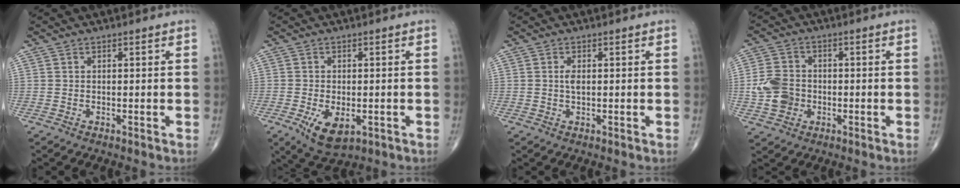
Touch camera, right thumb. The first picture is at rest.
{"total": 7.1, "force": [-2.5, 3.8, 5.4], "torque": [-0.086, -0.006, -0.030]}
{"total": 1.5, "force": [0.2, 0.7, 1.4], "torque": [-0.023, -0.001, 0.002]}
{"total": 7.3, "force": [-1.2, 5.9, 4.1], "torque": [-0.066, 0.009, -0.025]}